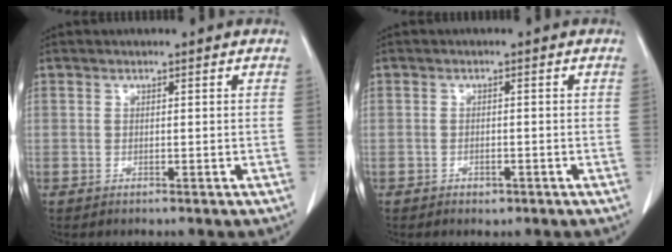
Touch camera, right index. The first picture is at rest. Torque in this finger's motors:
{"motor_torque": [0.03, 0.01, -0.04, -0.02]}